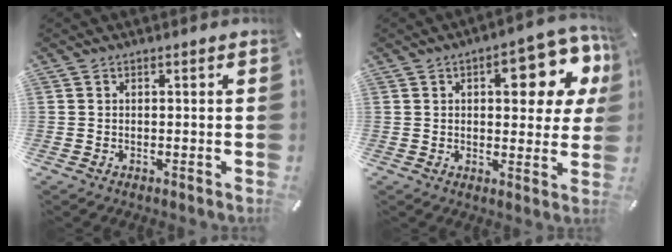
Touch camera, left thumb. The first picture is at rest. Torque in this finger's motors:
{"motor_torque": [2.40, 2.25, 1.47, -1.10, 0.38]}